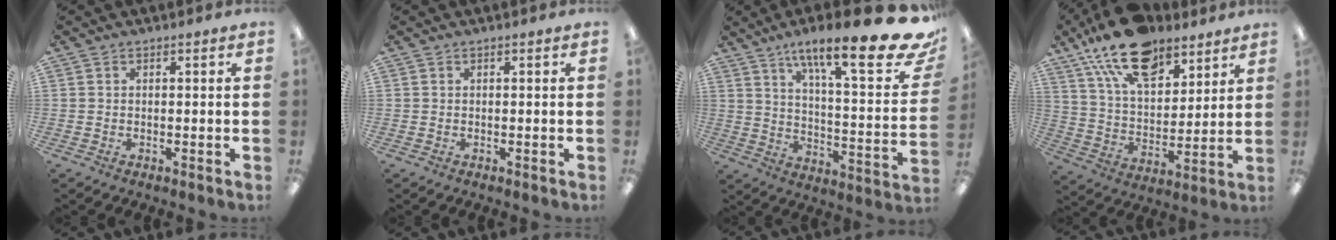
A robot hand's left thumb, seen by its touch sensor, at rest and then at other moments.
{"total": 0.0}
{"total": 22.7, "force": [15.1, 4.8, 16.2], "torque": [-0.244, -0.106, 0.237]}
{"total": 19.7, "force": [13.4, 9.9, 10.5], "torque": [-0.190, -0.061, 0.240]}